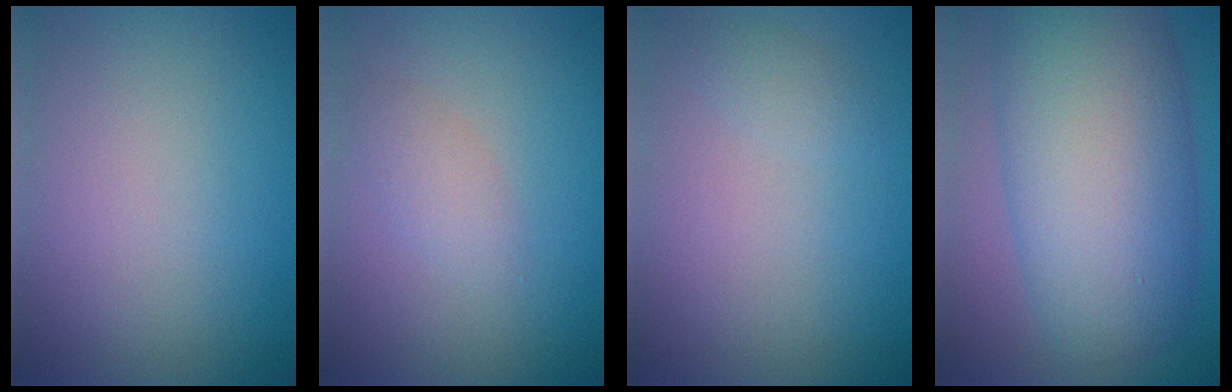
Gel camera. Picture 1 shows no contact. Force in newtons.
{"total": 1.6, "press": 1.6, "slide": 0.0}
{"total": 1.1, "press": 1.1, "slide": 0.1}
{"total": 12.0, "press": 12.0, "slide": 0.5}